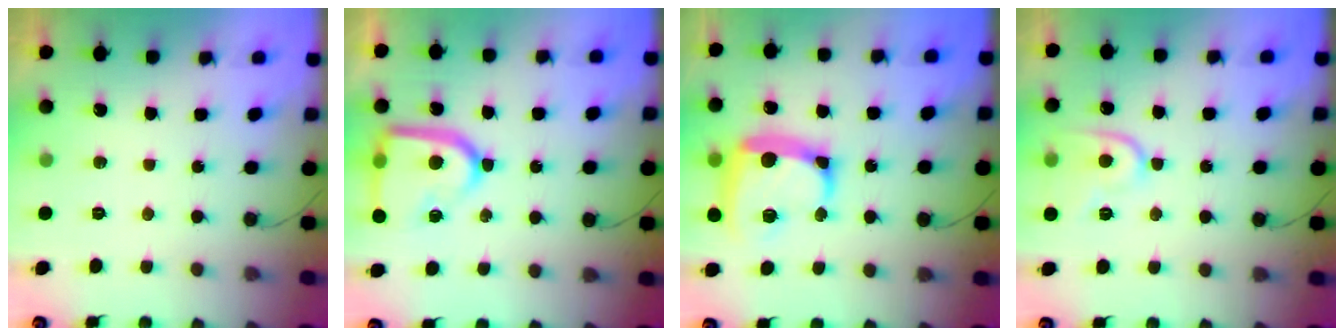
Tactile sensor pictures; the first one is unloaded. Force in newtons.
{"total": 16.7, "press": 16.6, "slide": 1.6}
{"total": 16.4, "press": 16.3, "slide": 1.7}
{"total": 9.8, "press": 9.8, "slide": 0.8}